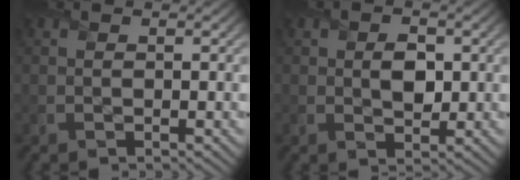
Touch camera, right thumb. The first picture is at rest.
{"total": 2.8, "force": [0.3, 2.0, 1.9], "torque": [-0.030, -0.007, 0.005]}